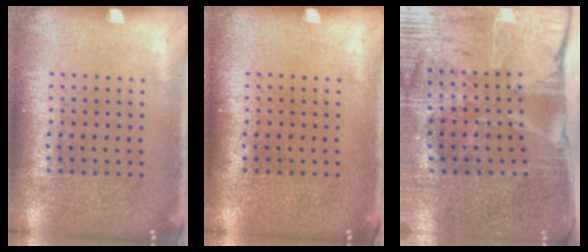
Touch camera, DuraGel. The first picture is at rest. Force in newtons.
{"total": 0.0}
{"total": 4.2, "press": 3.6, "slide": 2.2}